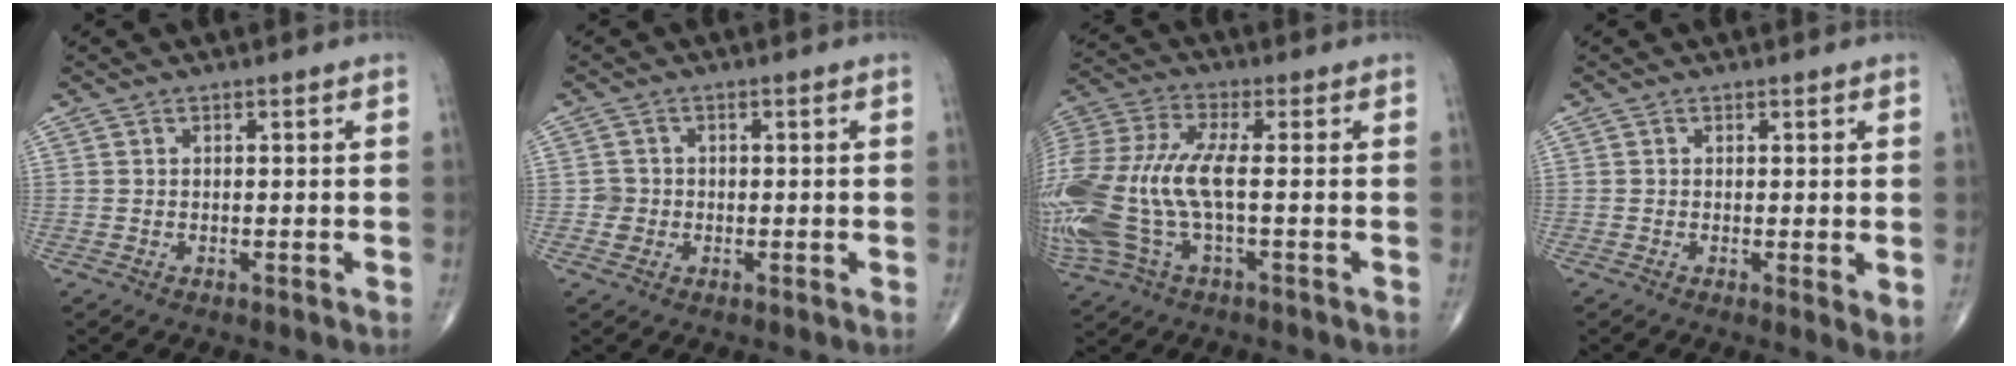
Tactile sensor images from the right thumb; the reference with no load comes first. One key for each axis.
{"total": 2.1, "fx": -0.4, "fy": 2.0, "fz": 0.1, "tx": 0.013, "ty": 0.008, "tz": -0.010}
{"total": 19.5, "fx": -2.1, "fy": 7.9, "fz": 17.8, "tx": -0.449, "ty": 0.009, "tz": -0.038}
{"total": 2.6, "fx": 0.0, "fy": 0.6, "fz": 2.5, "tx": -0.036, "ty": -0.010, "tz": -0.004}